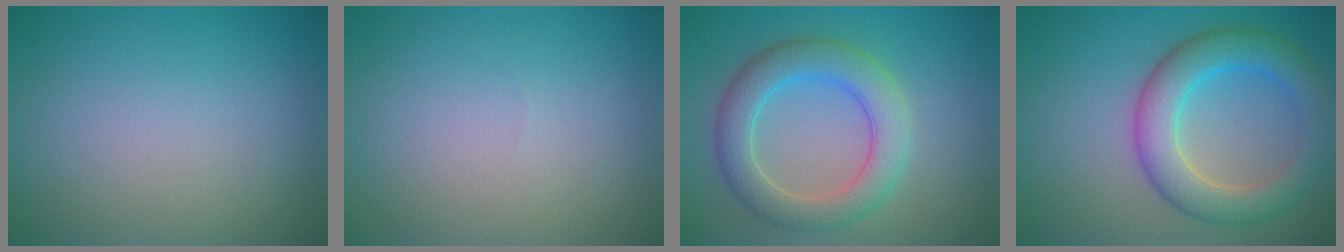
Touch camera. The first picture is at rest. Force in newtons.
{"total": 0.0}
{"total": 5.3, "press": 5.2, "slide": 0.3}
{"total": 6.2, "press": 6.2, "slide": 0.2}